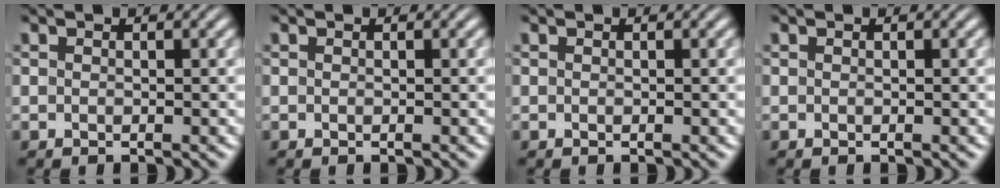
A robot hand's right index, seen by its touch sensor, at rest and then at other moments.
{"total": 0.0}
{"total": 0.0}
{"total": 0.0}